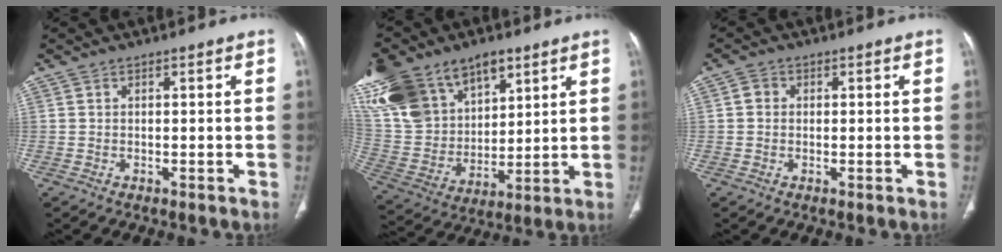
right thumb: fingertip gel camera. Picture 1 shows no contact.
{"total": 26.6, "force": [15.1, 16.5, 14.4], "torque": [-0.315, 0.006, 0.299]}
{"total": 2.1, "force": [0.3, 1.9, 0.9], "torque": [-0.010, 0.006, 0.005]}